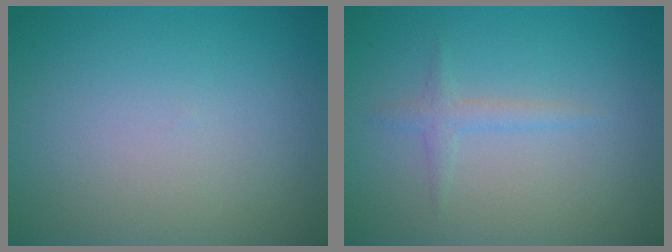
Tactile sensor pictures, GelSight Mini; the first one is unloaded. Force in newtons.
{"total": 1.3, "press": 1.2, "slide": 0.0}